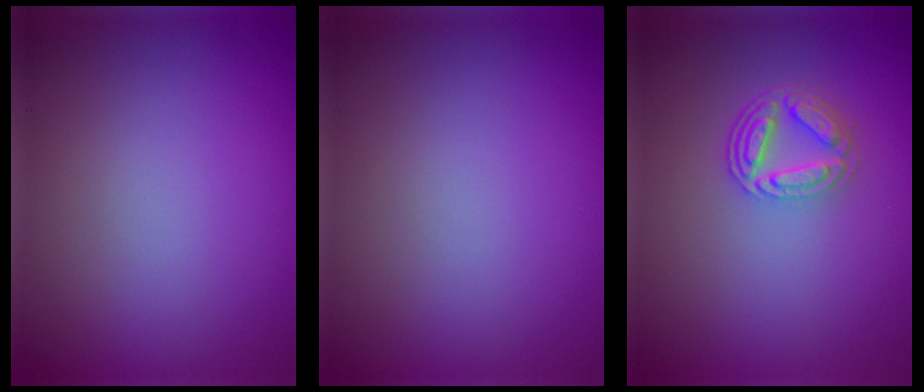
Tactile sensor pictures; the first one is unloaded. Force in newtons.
{"total": 0.0}
{"total": 4.1, "press": 3.2, "slide": 2.6}